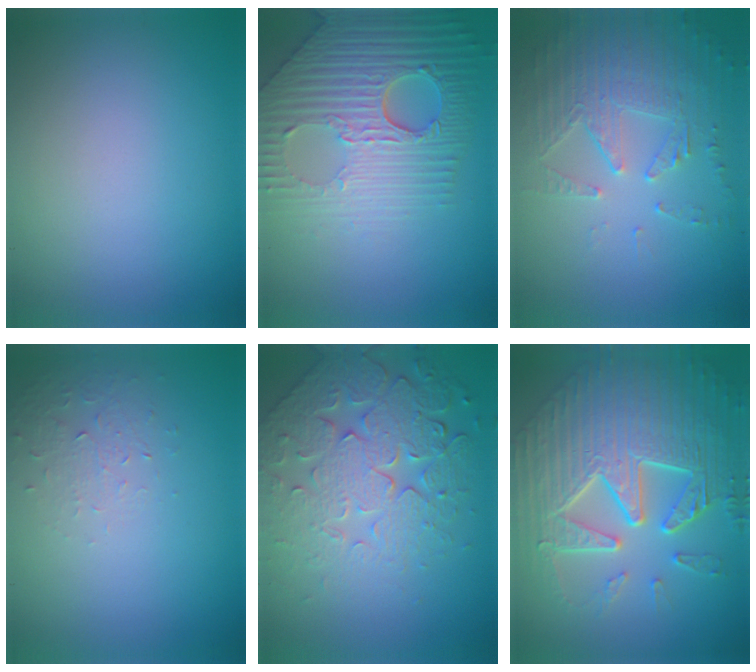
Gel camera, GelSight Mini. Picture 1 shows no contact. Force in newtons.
{"total": 9.0, "press": 6.1, "slide": 6.6}
{"total": 5.6, "press": 3.7, "slide": 4.2}
{"total": 1.3, "press": 0.6, "slide": 1.2}
{"total": 8.1, "press": 5.7, "slide": 5.7}
{"total": 10.3, "press": 7.0, "slide": 7.5}